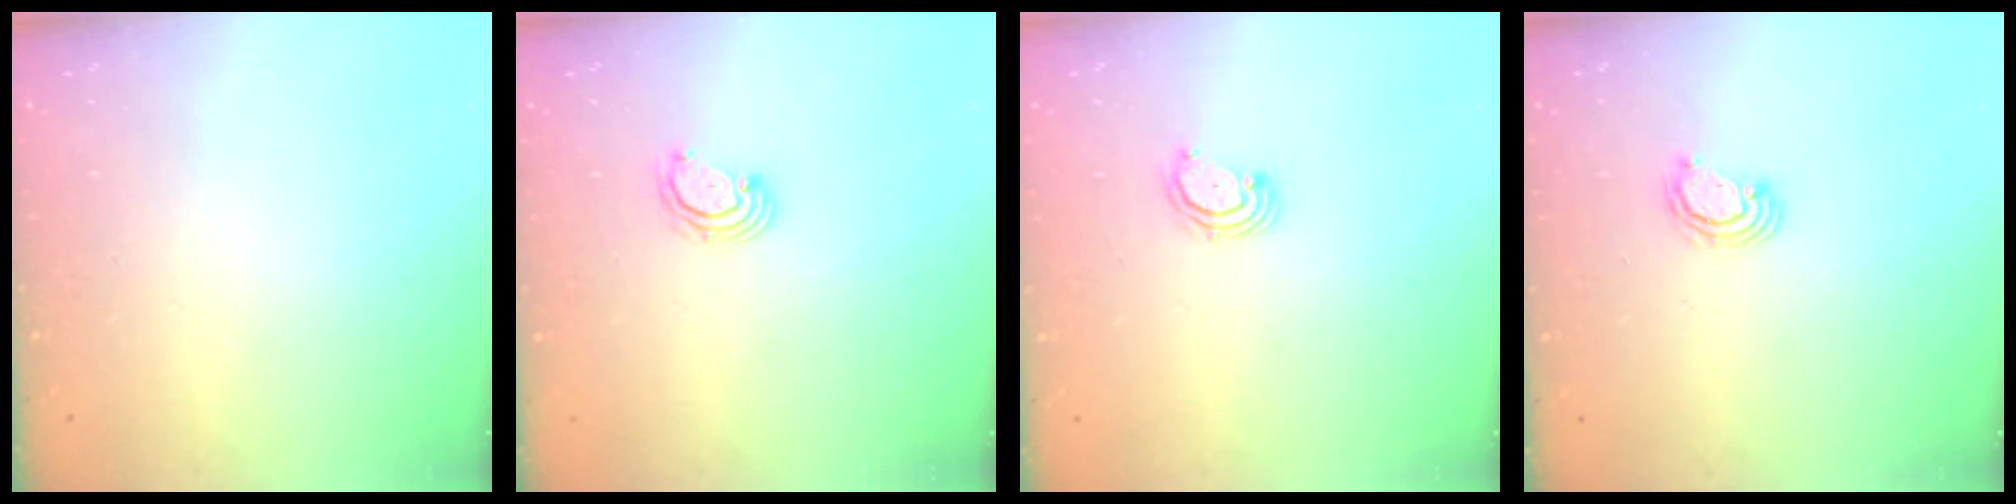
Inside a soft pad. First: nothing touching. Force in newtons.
{"total": 2.7, "press": 2.6, "slide": 0.6}
{"total": 2.6, "press": 2.6, "slide": 0.3}
{"total": 2.5, "press": 2.5, "slide": 0.2}